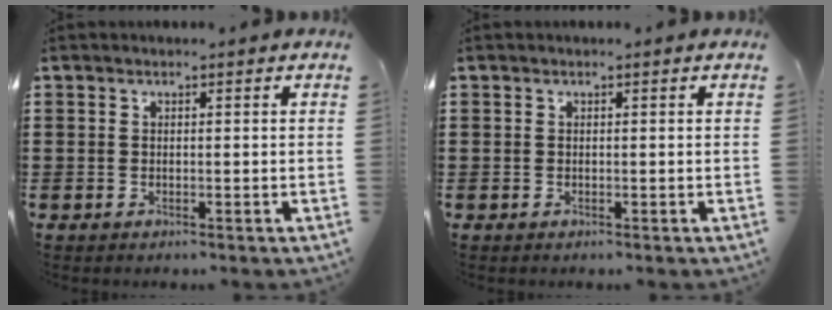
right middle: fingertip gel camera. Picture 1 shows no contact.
{"total": 0.0}